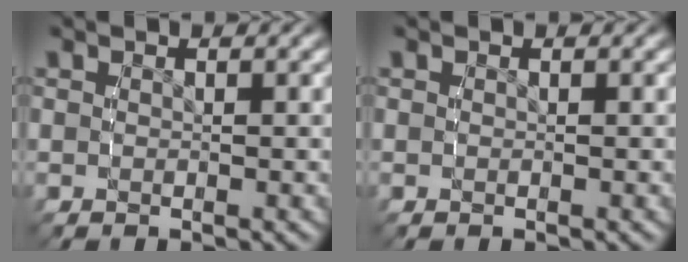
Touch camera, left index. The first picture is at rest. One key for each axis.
{"total": 0.0}